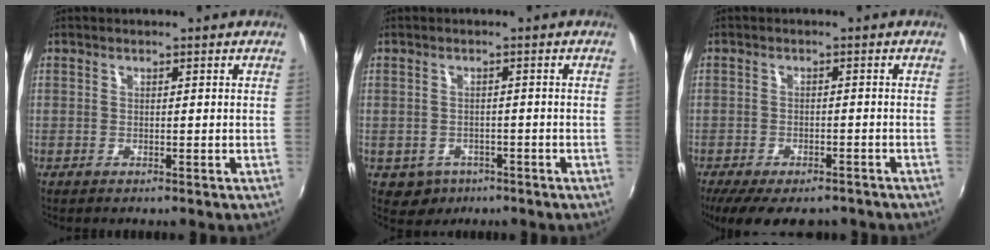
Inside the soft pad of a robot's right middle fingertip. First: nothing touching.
{"total": 4.0, "force": [-1.9, 3.4, 1.0], "torque": [-0.031, 0.000, -0.020]}
{"total": 11.9, "force": [-9.1, 4.4, 6.3], "torque": [-0.135, -0.034, -0.138]}